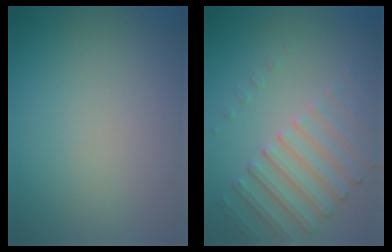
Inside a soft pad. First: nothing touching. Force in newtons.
{"total": 4.5, "press": 3.4, "slide": 3.0}